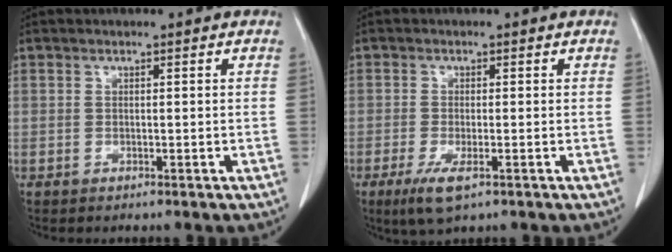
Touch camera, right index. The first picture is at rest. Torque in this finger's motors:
{"motor_torque": [0.51, -0.46, 0.11, 0.07]}